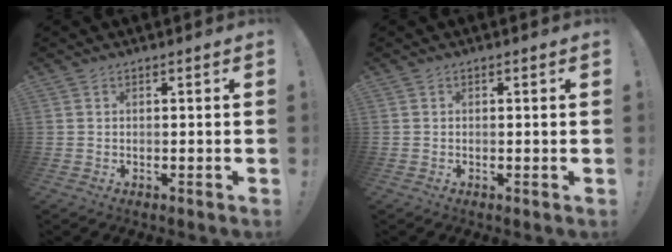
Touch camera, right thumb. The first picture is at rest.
{"total": 0.0}